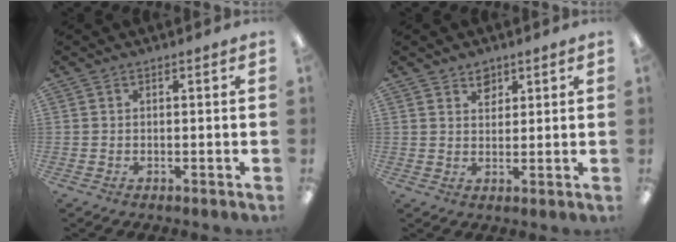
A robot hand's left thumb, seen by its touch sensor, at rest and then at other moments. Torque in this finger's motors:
{"motor_torque": [-0.19, -0.14, -0.18, 0.09, -0.01]}